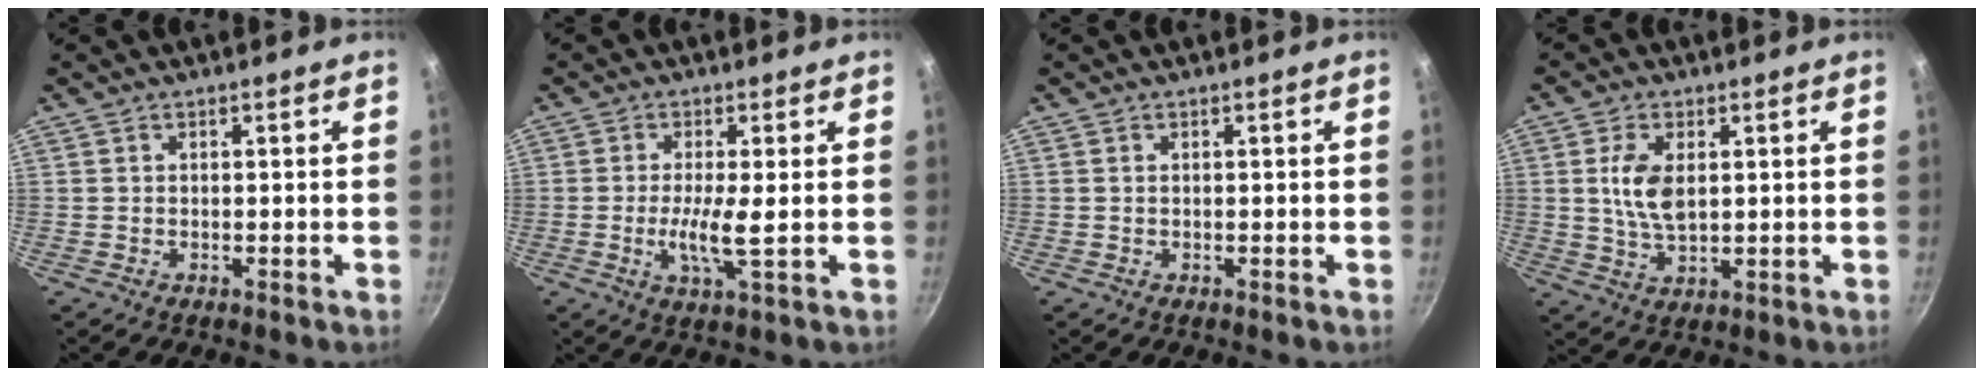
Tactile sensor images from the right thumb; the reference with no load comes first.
{"total": 5.6, "force": [-0.4, 0.6, 5.6], "torque": [-0.115, -0.009, -0.010]}
{"total": 0.0}
{"total": 7.5, "force": [1.5, 4.0, 6.2], "torque": [-0.117, -0.008, 0.029]}